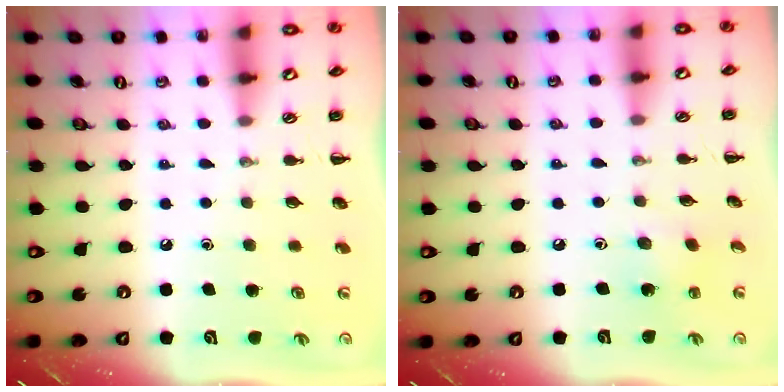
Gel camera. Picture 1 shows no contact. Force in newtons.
{"total": 2.1, "press": 2.0, "slide": 0.6}